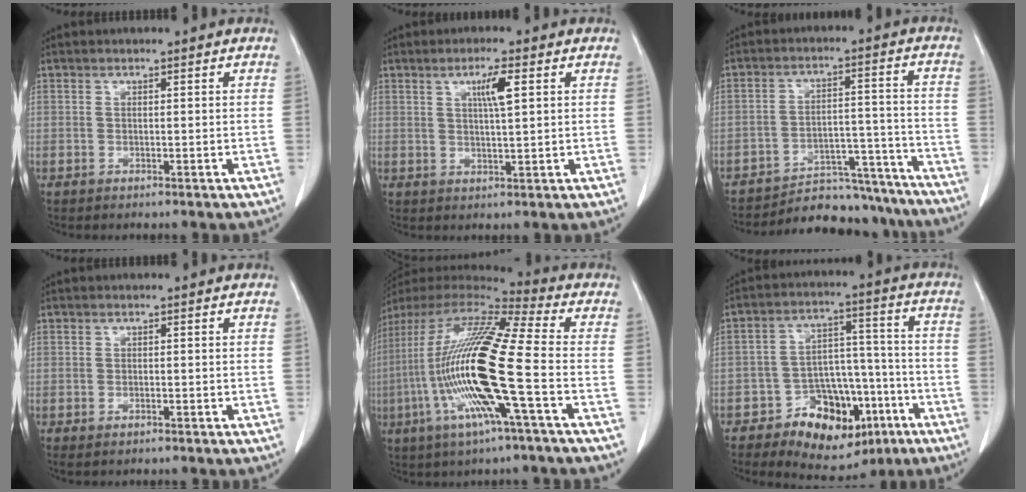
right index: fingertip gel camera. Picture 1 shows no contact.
{"total": 4.1, "force": [1.5, 0.2, 3.9], "torque": [-0.066, -0.001, 0.025]}
{"total": 16.2, "force": [-15.5, 4.2, 2.1], "torque": [-0.014, 0.045, -0.208]}
{"total": 1.0, "force": [-0.8, 0.2, 0.6], "torque": [-0.014, -0.003, -0.009]}
{"total": 21.7, "force": [-4.5, 1.0, 21.2], "torque": [-0.453, -0.023, -0.101]}
{"total": 13.6, "force": [-7.0, 8.2, 8.2], "torque": [-0.105, 0.035, -0.095]}